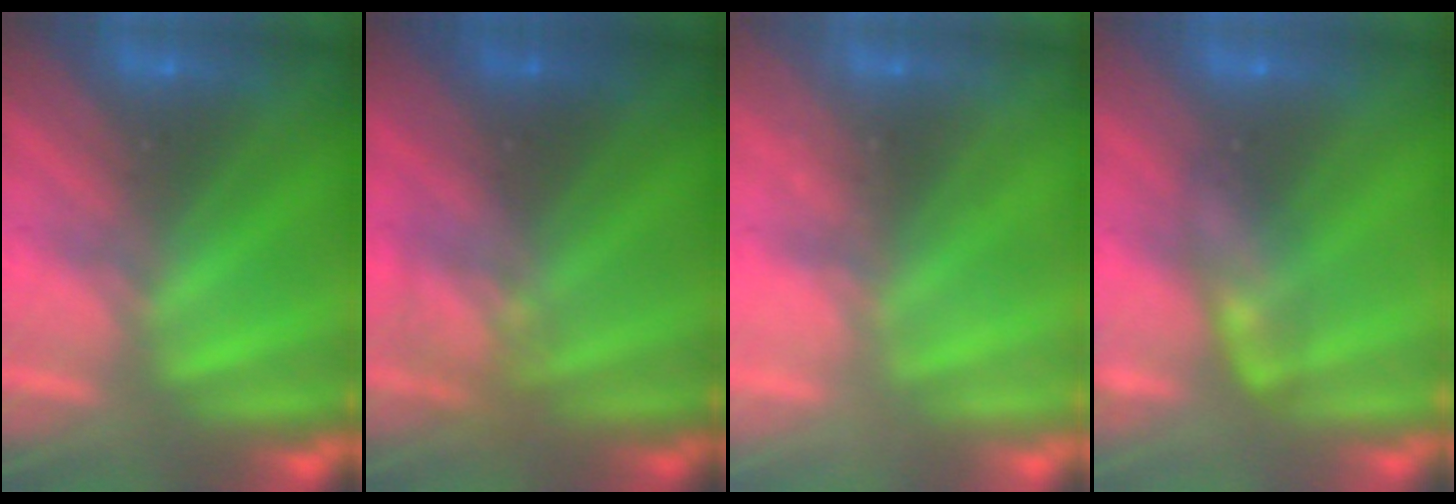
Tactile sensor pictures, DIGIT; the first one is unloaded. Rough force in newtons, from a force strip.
{"total": 2.4}
{"total": 1.9}
{"total": 2.4}